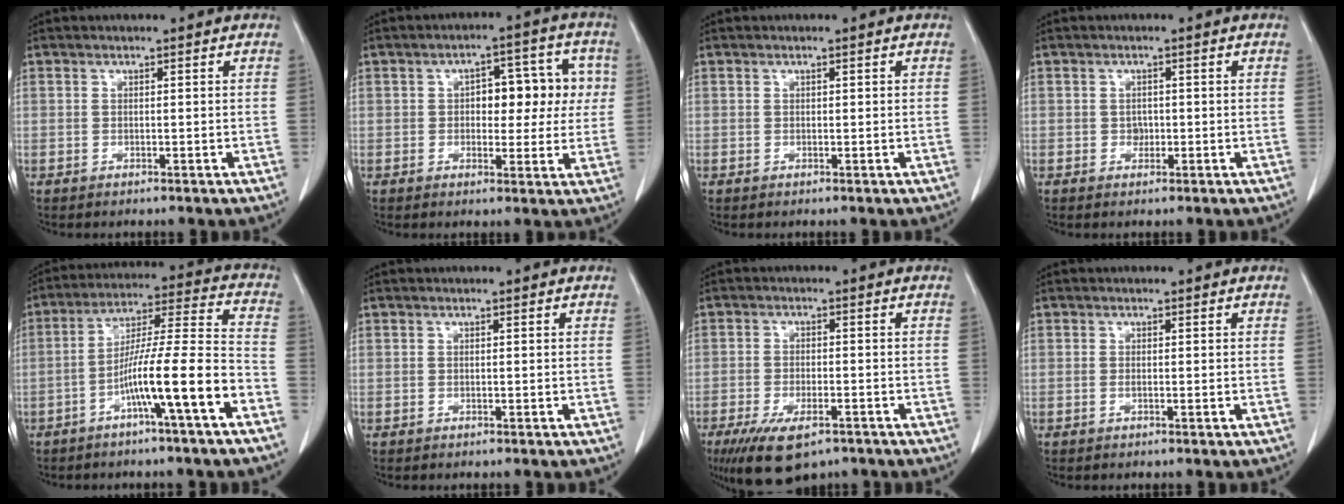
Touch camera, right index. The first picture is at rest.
{"total": 8.7, "force": [1.1, 4.5, 7.4], "torque": [-0.087, 0.032, 0.017]}
{"total": 0.0}
{"total": 1.2, "force": [-0.2, 1.0, 0.6], "torque": [-0.009, 0.003, -0.002]}
{"total": 13.1, "force": [-6.0, -0.5, 11.6], "torque": [-0.202, 0.016, -0.102]}
{"total": 0.0}
{"total": 9.7, "force": [-6.3, 3.6, 6.4], "torque": [-0.111, -0.015, -0.100]}
{"total": 0.5, "force": [-0.1, 0.0, 0.5], "torque": [-0.011, -0.002, -0.002]}